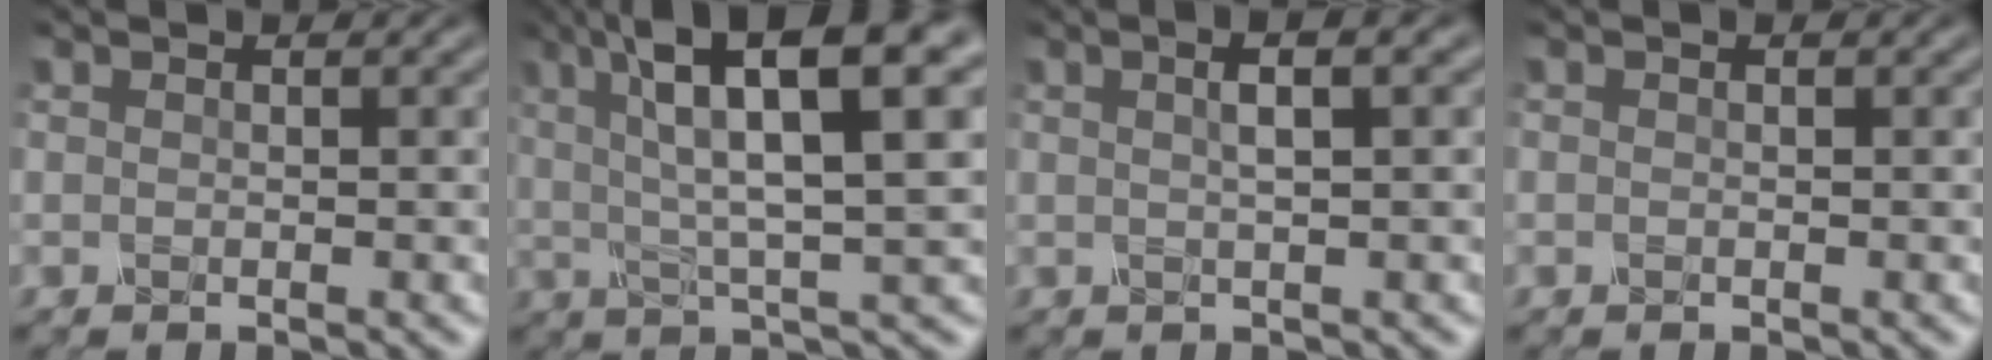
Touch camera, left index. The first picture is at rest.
{"total": 11.6, "force": [4.6, 2.7, 10.3], "torque": [-0.169, 0.021, 0.083]}
{"total": 2.9, "force": [0.8, 0.6, 2.7], "torque": [-0.035, 0.009, 0.012]}
{"total": 0.6, "force": [0.1, 0.2, 0.5], "torque": [-0.001, -0.002, -0.003]}